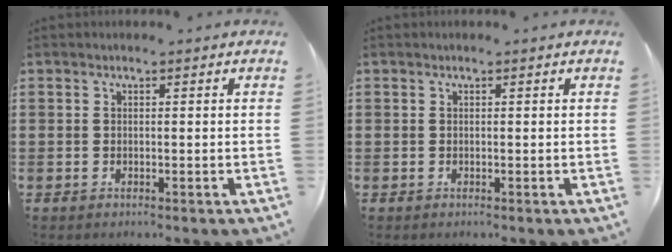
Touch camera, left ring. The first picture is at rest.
{"total": 0.0}